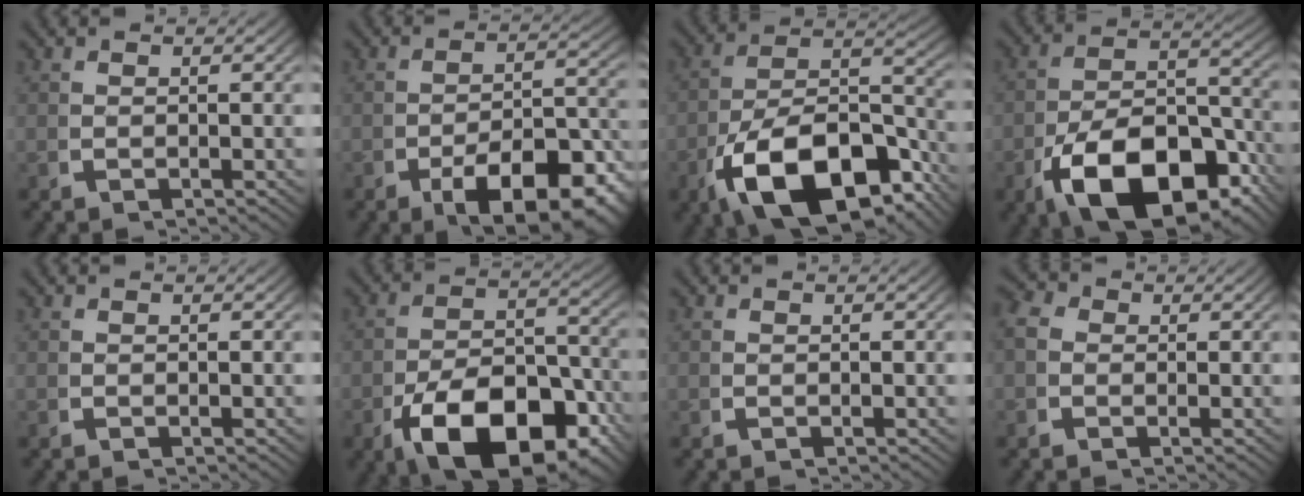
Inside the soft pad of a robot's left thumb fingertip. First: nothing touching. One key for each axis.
{"total": 10.1, "fx": -4.3, "fy": 4.8, "fz": 7.8, "tx": -0.107, "ty": -0.031, "tz": -0.043}
{"total": 15.5, "fx": -4.7, "fy": 9.3, "fz": 11.4, "tx": -0.228, "ty": -0.068, "tz": -0.041}
{"total": 14.2, "fx": -5.0, "fy": 8.3, "fz": 10.4, "tx": -0.203, "ty": -0.070, "tz": -0.043}
{"total": 0.0}
{"total": 12.5, "fx": -4.7, "fy": 7.1, "fz": 9.1, "tx": -0.170, "ty": -0.062, "tz": -0.044}
{"total": 0.0}
{"total": 3.2, "fx": 0.6, "fy": 2.8, "fz": 1.4, "tx": -0.030, "ty": 0.006, "tz": -0.003}